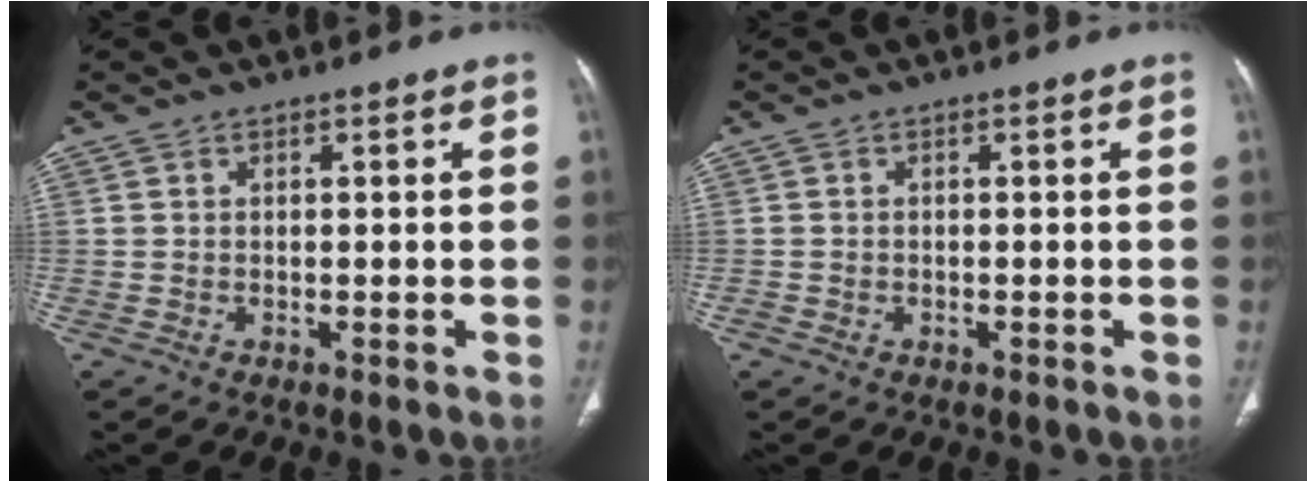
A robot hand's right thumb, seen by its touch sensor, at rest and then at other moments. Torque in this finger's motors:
{"motor_torque": [0.47, 0.03, -0.17, -0.41, -0.02]}